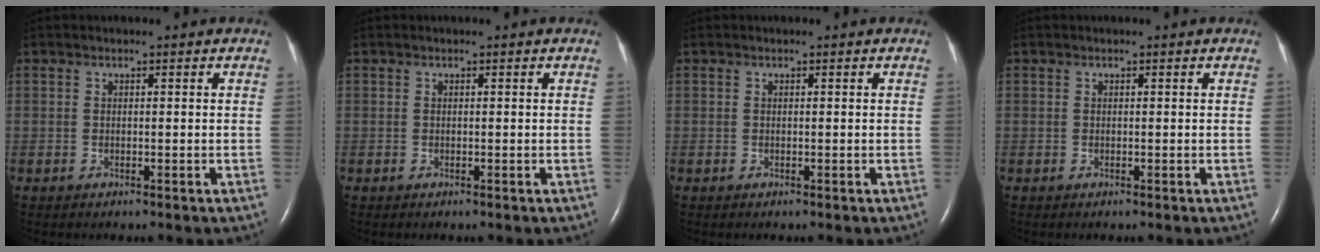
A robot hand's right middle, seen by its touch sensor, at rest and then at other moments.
{"total": 0.0}
{"total": 0.0}
{"total": 0.0}